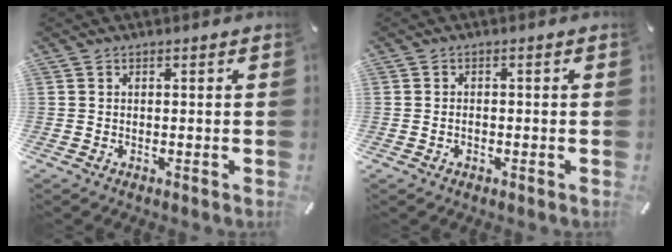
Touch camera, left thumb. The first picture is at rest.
{"total": 1.3, "force": [-0.5, 0.8, 1.0], "torque": [-0.019, 0.002, -0.010]}